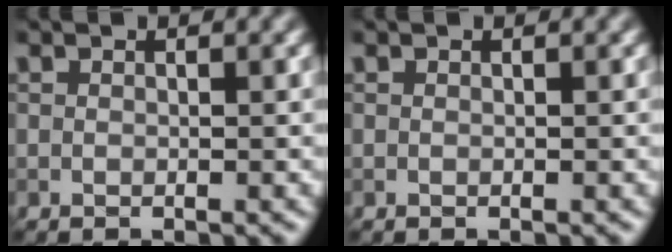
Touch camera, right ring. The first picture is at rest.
{"total": 0.0}